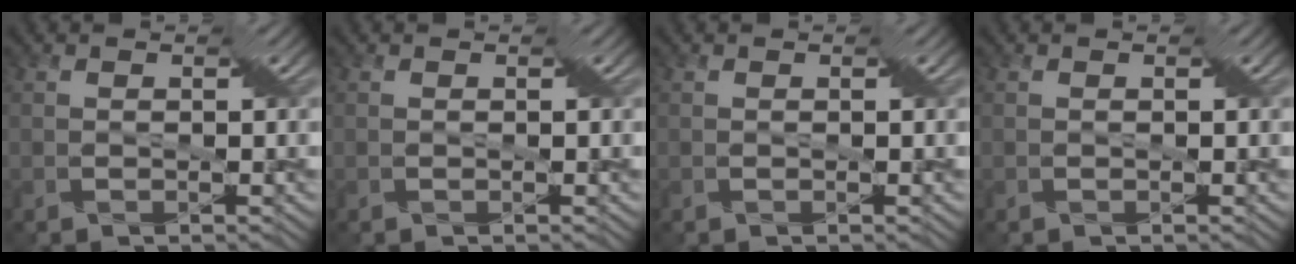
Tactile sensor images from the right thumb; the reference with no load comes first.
{"total": 0.0}
{"total": 0.0}
{"total": 0.0}